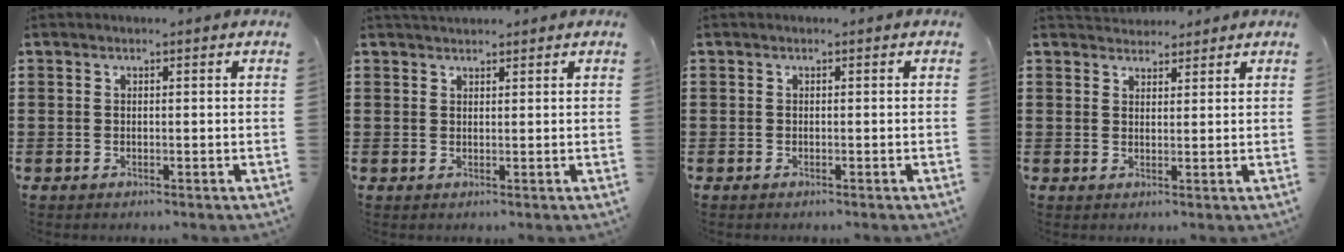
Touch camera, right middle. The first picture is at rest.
{"total": 1.5, "force": [1.4, 0.5, 0.1], "torque": [-0.006, 0.003, 0.028]}
{"total": 0.0}
{"total": 2.6, "force": [2.5, 0.9, -0.1], "torque": [-0.005, 0.001, 0.048]}